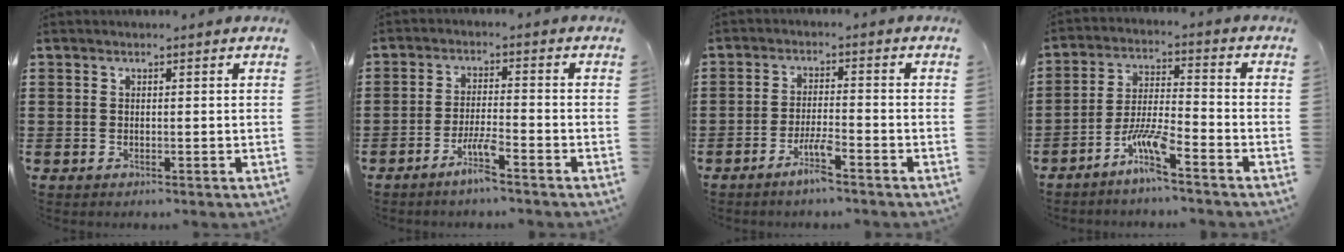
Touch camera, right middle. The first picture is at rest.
{"total": 4.4, "force": [-3.1, 0.2, 3.1], "torque": [-0.066, -0.004, -0.059]}
{"total": 4.1, "force": [-2.9, 0.2, 2.9], "torque": [-0.063, -0.003, -0.055]}
{"total": 6.6, "force": [-4.7, 0.5, 4.6], "torque": [-0.103, -0.011, -0.092]}